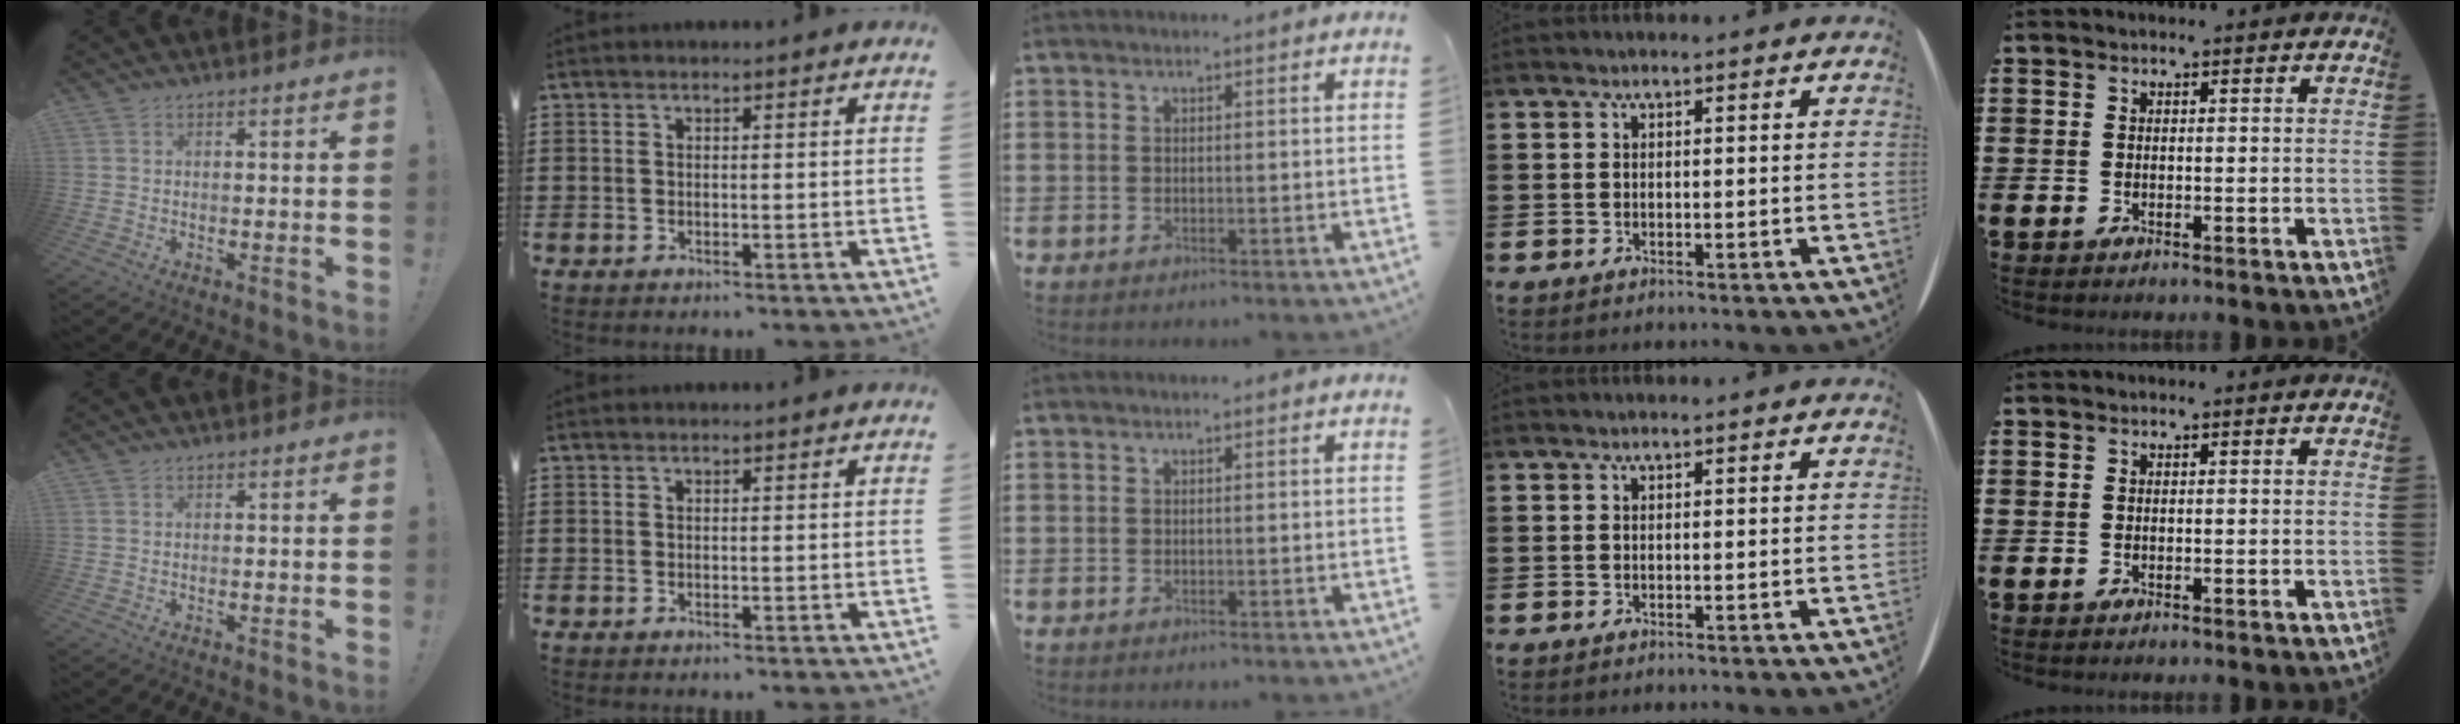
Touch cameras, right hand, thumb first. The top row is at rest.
{}